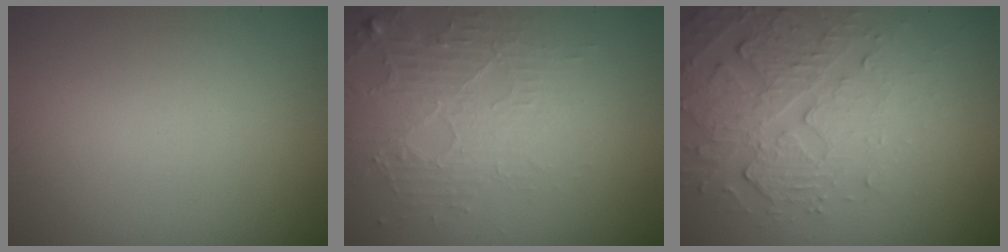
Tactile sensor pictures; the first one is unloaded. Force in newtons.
{"total": 3.8, "press": 3.3, "slide": 1.9}
{"total": 5.4, "press": 3.6, "slide": 4.0}